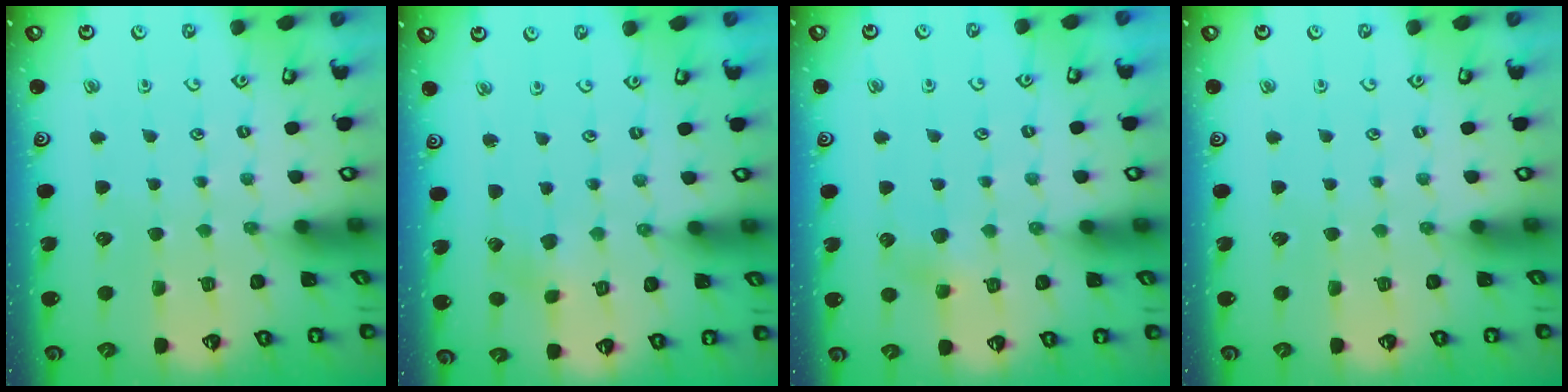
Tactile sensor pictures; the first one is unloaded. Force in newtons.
{"total": 1.4, "press": 1.4, "slide": 0.2}
{"total": 6.9, "press": 6.8, "slide": 0.8}
{"total": 0.0}